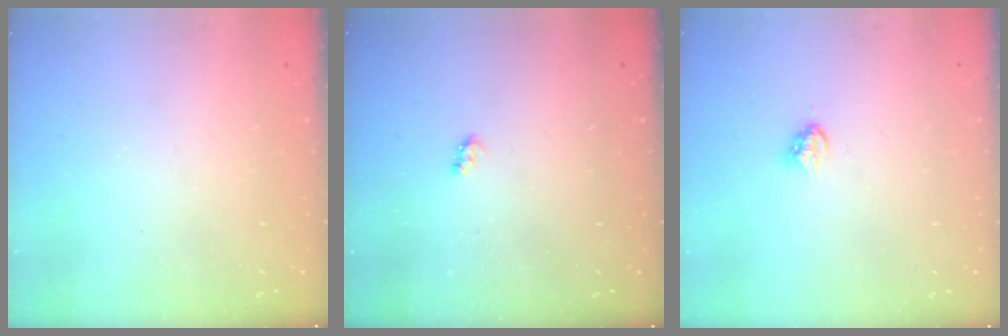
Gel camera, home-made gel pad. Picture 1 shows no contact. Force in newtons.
{"total": 2.6, "press": 2.6, "slide": 0.4}
{"total": 3.6, "press": 3.5, "slide": 0.6}